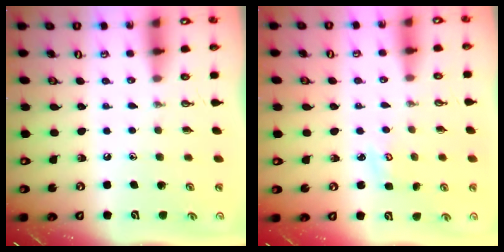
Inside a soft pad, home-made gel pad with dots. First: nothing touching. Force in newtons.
{"total": 2.6, "press": 2.6, "slide": 0.3}